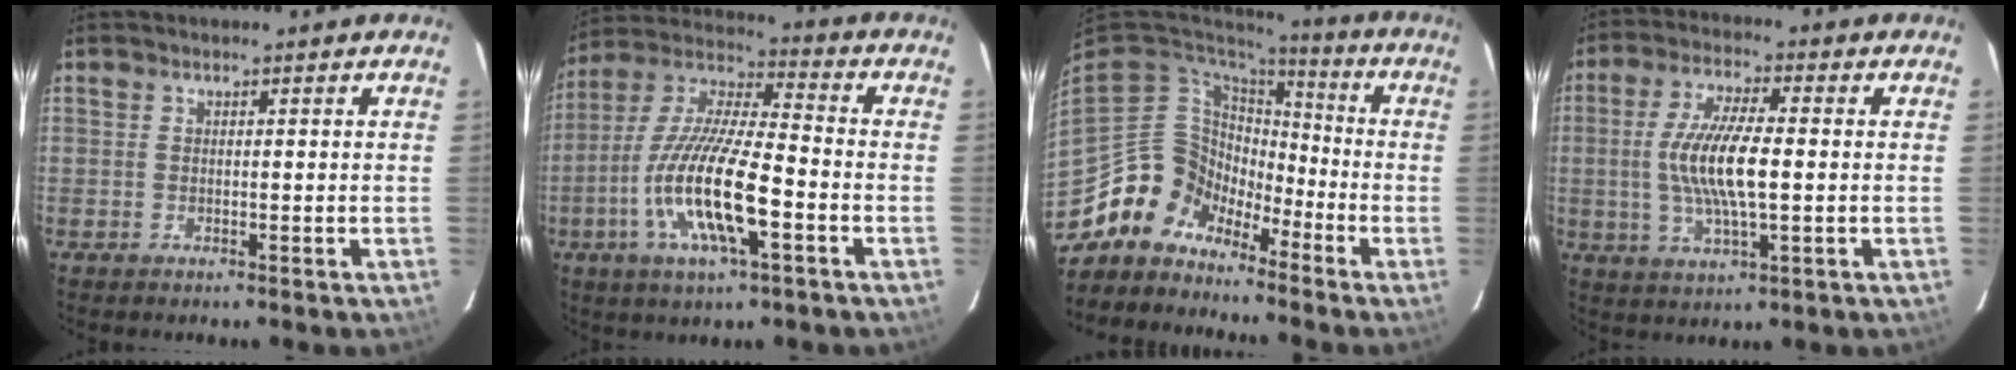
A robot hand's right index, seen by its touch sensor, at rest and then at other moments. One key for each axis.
{"total": 17.3, "fx": -5.8, "fy": 4.1, "fz": 15.7, "tx": -0.319, "ty": -0.014, "tz": -0.116}
{"total": 10.7, "fx": -8.6, "fy": 6.4, "fz": 0.6, "tx": -0.024, "ty": 0.041, "tz": -0.173}
{"total": 11.2, "fx": -0.4, "fy": 2.8, "fz": 10.8, "tx": -0.214, "ty": -0.001, "tz": -0.006}